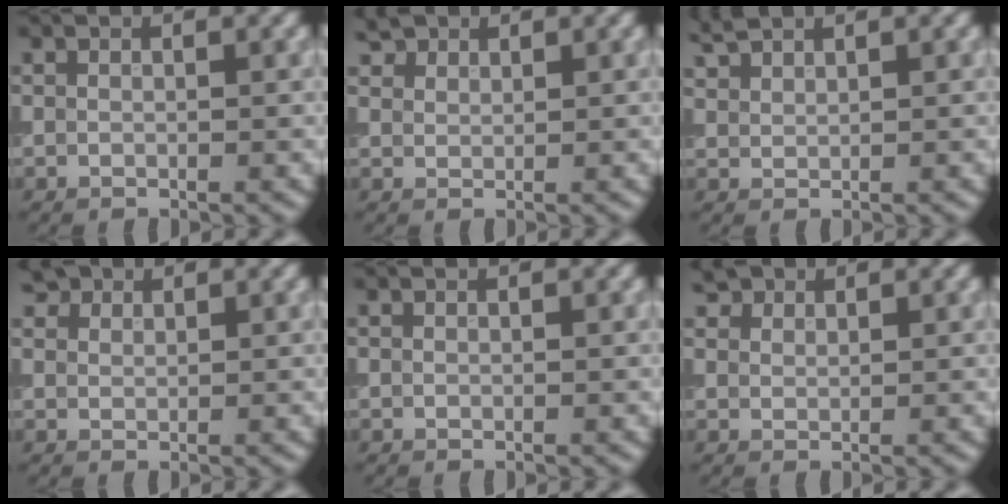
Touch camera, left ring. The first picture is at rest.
{"total": 2.0, "force": [1.6, 1.0, 0.5], "torque": [-0.016, -0.001, 0.037]}
{"total": 1.8, "force": [1.7, 0.4, 0.5], "torque": [-0.012, 0.008, 0.040]}
{"total": 2.5, "force": [1.9, 1.4, 0.9], "torque": [-0.023, 0.001, 0.033]}
{"total": 0.0}
{"total": 2.2, "force": [1.7, 1.2, 0.7], "torque": [-0.018, -0.003, 0.034]}